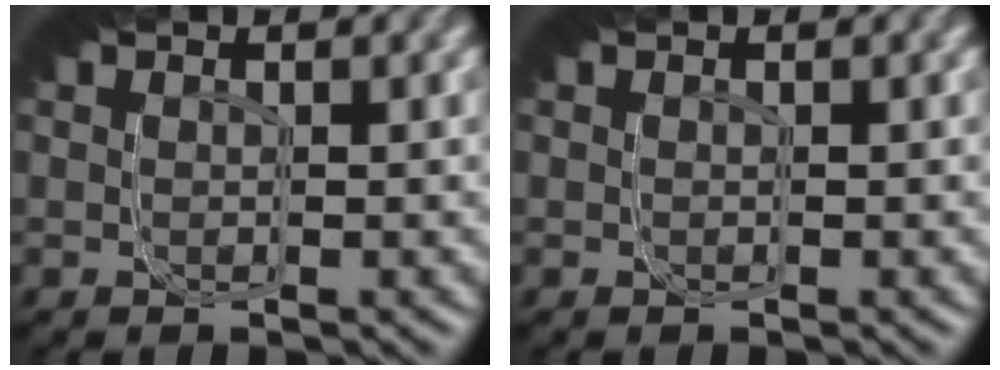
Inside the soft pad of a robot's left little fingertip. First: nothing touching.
{"total": 0.0}